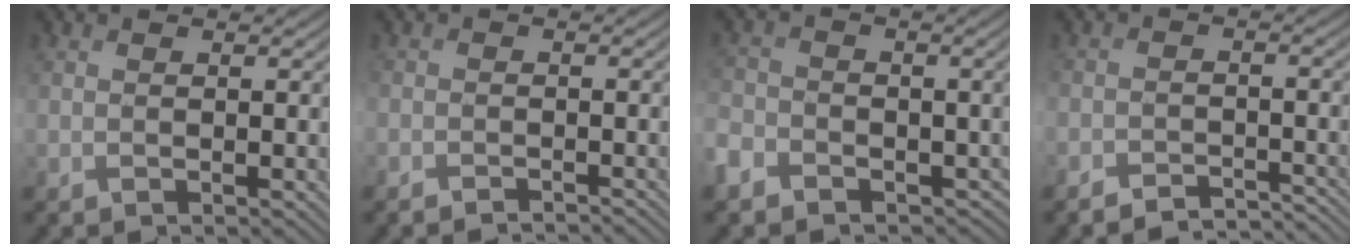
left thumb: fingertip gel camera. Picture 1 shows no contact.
{"total": 1.8, "force": [-1.7, 0.5, 0.3], "torque": [-0.002, -0.004, -0.034]}
{"total": 7.0, "force": [-3.7, 5.4, 2.6], "torque": [-0.077, -0.023, -0.078]}
{"total": 4.2, "force": [-3.9, 1.1, 1.0], "torque": [-0.016, -0.005, -0.064]}